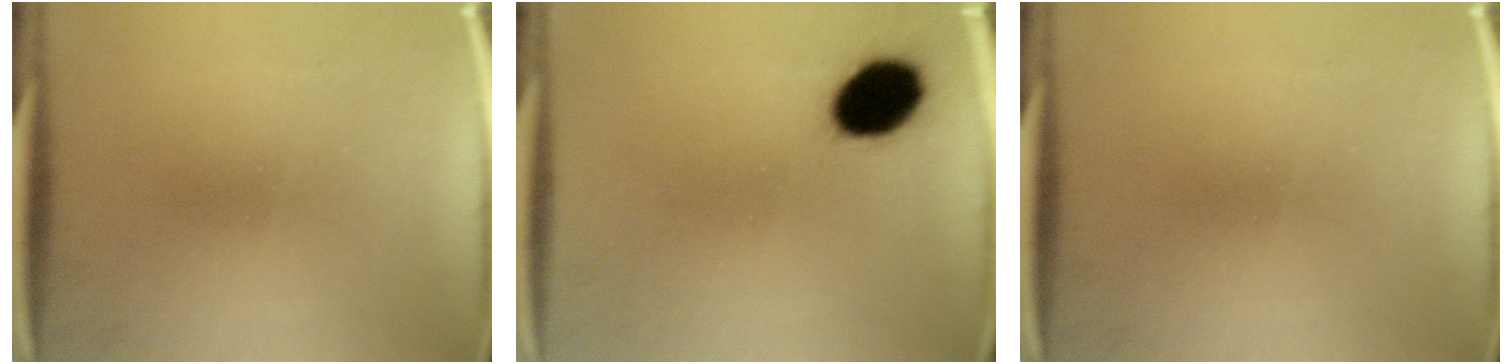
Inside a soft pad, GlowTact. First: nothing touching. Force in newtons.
{"total": 11.7}
{"total": 0.0}